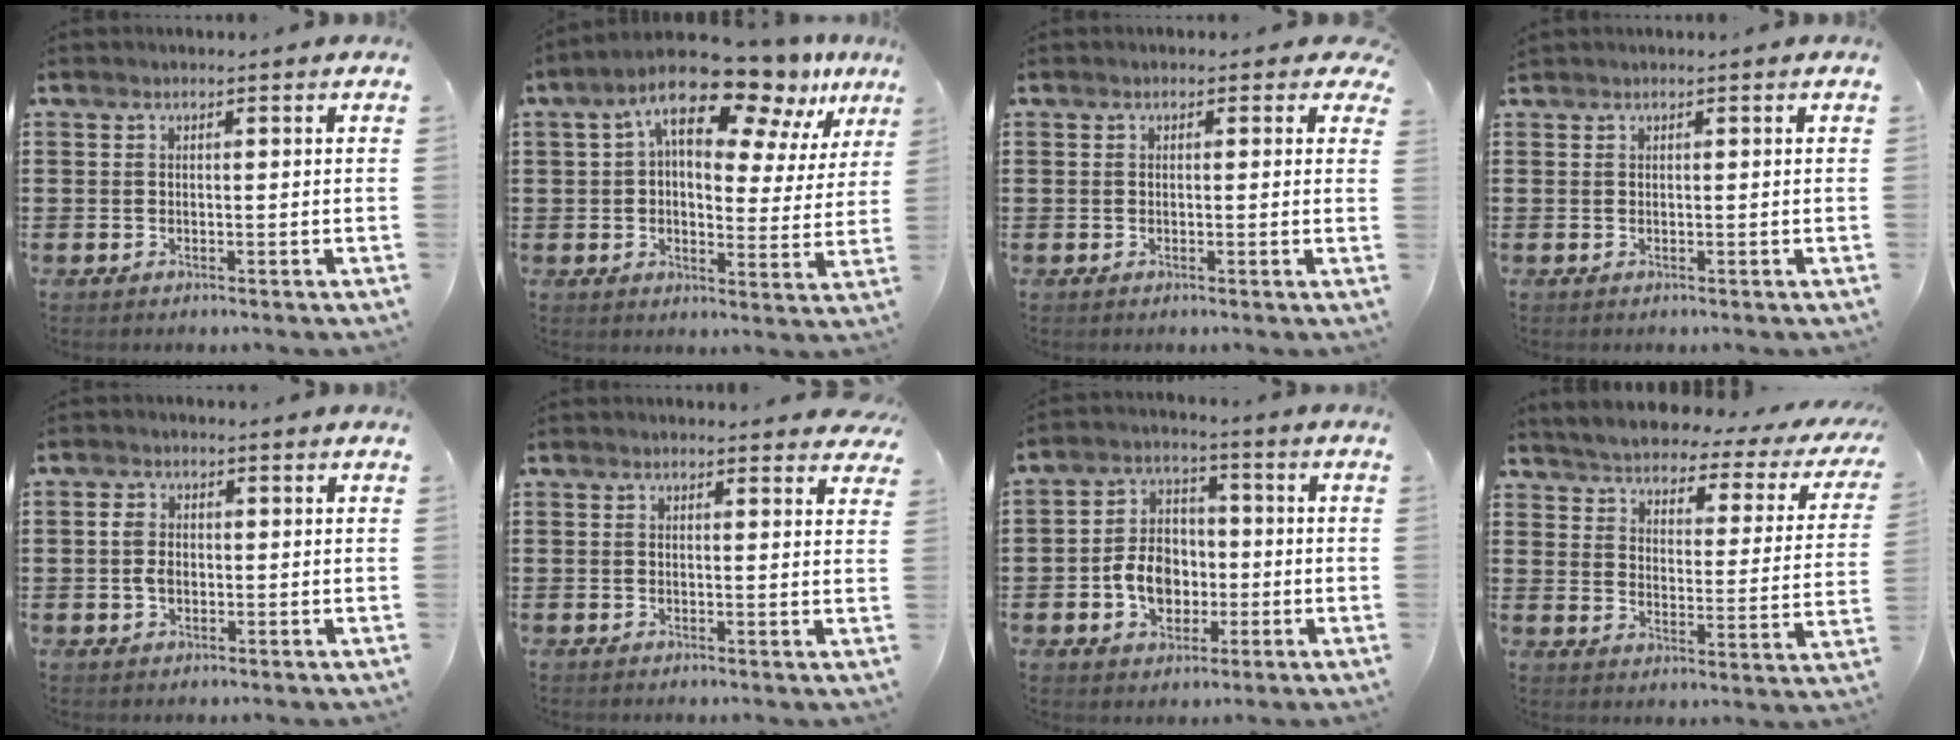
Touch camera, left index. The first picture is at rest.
{"total": 14.3, "force": [10.1, 5.0, 8.9], "torque": [-0.161, -0.049, 0.170]}
{"total": 0.9, "force": [0.2, 0.6, 0.6], "torque": [-0.015, 0.008, 0.001]}
{"total": 0.0}
{"total": 2.8, "force": [-0.1, 1.9, 2.0], "torque": [-0.049, 0.003, -0.006]}
{"total": 1.4, "force": [1.3, 0.3, 0.4], "torque": [-0.005, -0.001, 0.025]}
{"total": 7.5, "force": [-1.8, 5.9, 4.3], "torque": [-0.098, 0.008, -0.039]}
{"total": 3.4, "force": [3.3, 0.2, 0.7], "torque": [-0.037, -0.030, 0.049]}